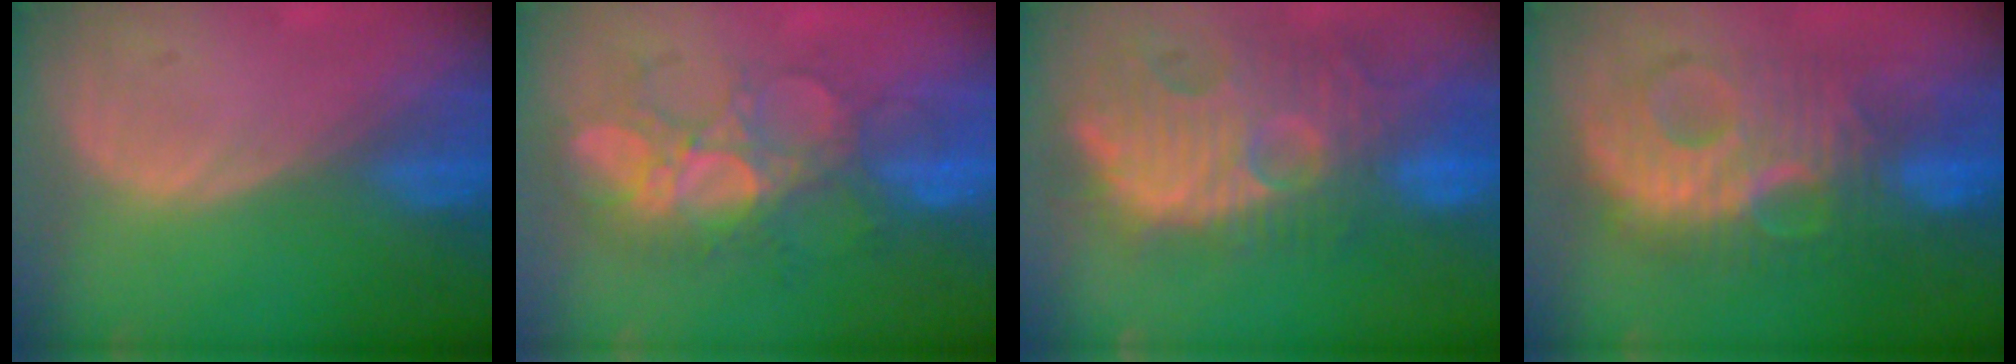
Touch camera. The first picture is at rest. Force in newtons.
{"total": 8.7, "press": 8.6, "slide": 1.6}
{"total": 13.4, "press": 12.4, "slide": 5.0}
{"total": 10.2, "press": 10.2, "slide": 0.4}